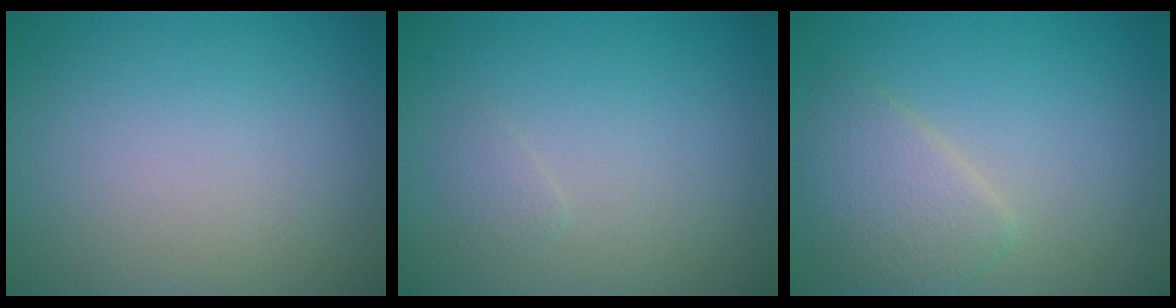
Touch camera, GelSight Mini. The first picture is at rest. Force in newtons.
{"total": 0.7, "press": 0.7, "slide": 0.1}
{"total": 3.2, "press": 3.2, "slide": 0.1}